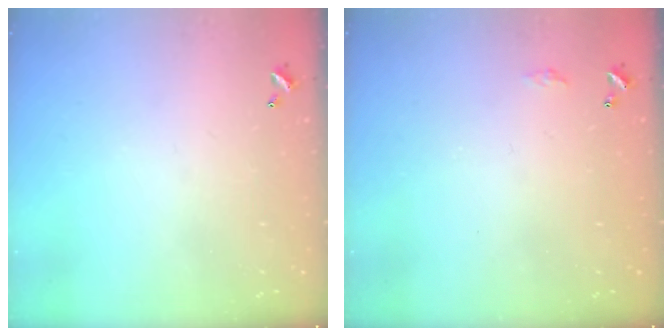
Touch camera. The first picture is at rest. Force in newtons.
{"total": 2.8, "press": 2.8, "slide": 0.4}